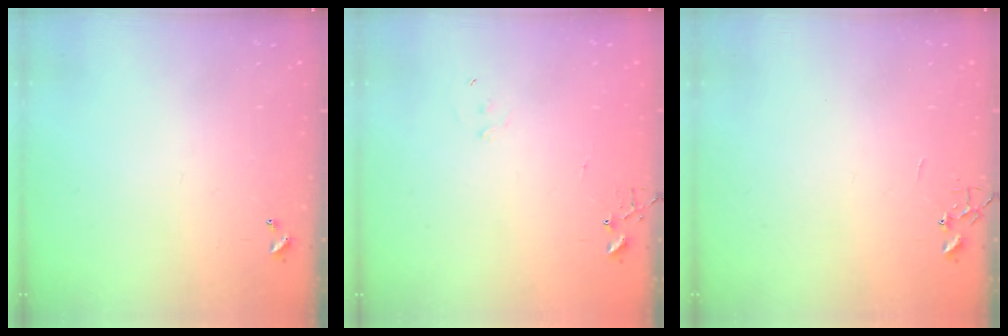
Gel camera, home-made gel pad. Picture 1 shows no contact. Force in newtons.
{"total": 6.8, "press": 6.8, "slide": 0.5}
{"total": 0.0}